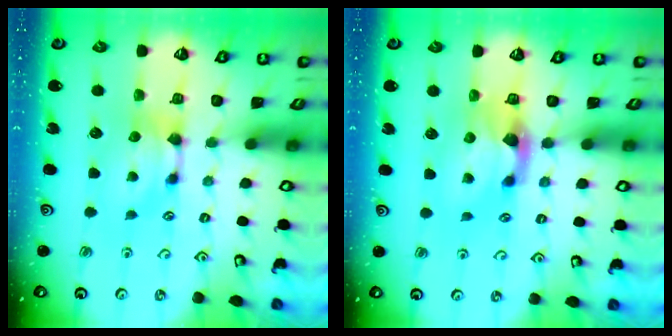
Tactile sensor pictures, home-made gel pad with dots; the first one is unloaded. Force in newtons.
{"total": 2.3, "press": 2.1, "slide": 0.8}